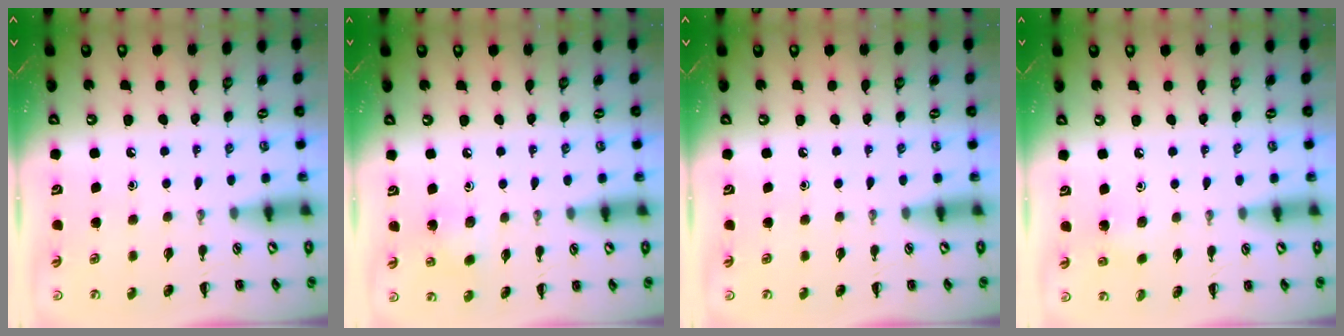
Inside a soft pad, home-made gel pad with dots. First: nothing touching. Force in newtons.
{"total": 4.6, "press": 4.4, "slide": 1.3}
{"total": 0.0}
{"total": 2.9, "press": 2.7, "slide": 1.0}